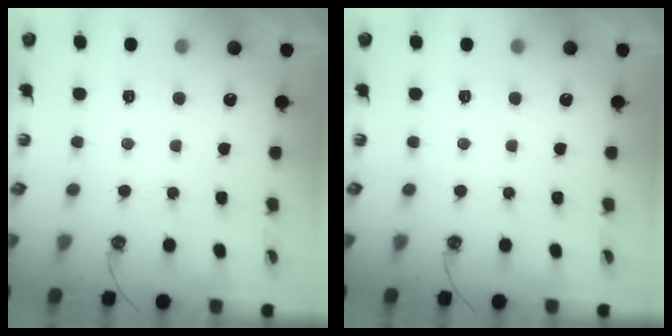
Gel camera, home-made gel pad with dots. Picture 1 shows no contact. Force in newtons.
{"total": 0.0}